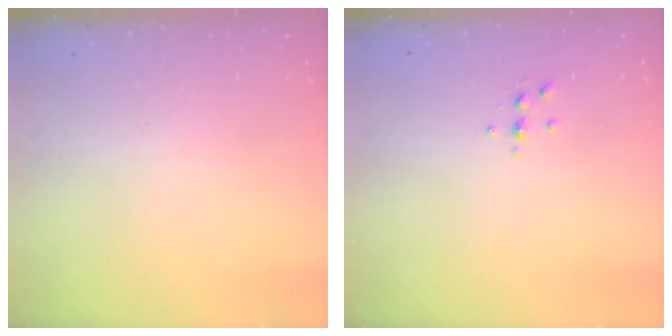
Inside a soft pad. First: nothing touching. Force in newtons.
{"total": 3.9, "press": 3.9, "slide": 0.6}